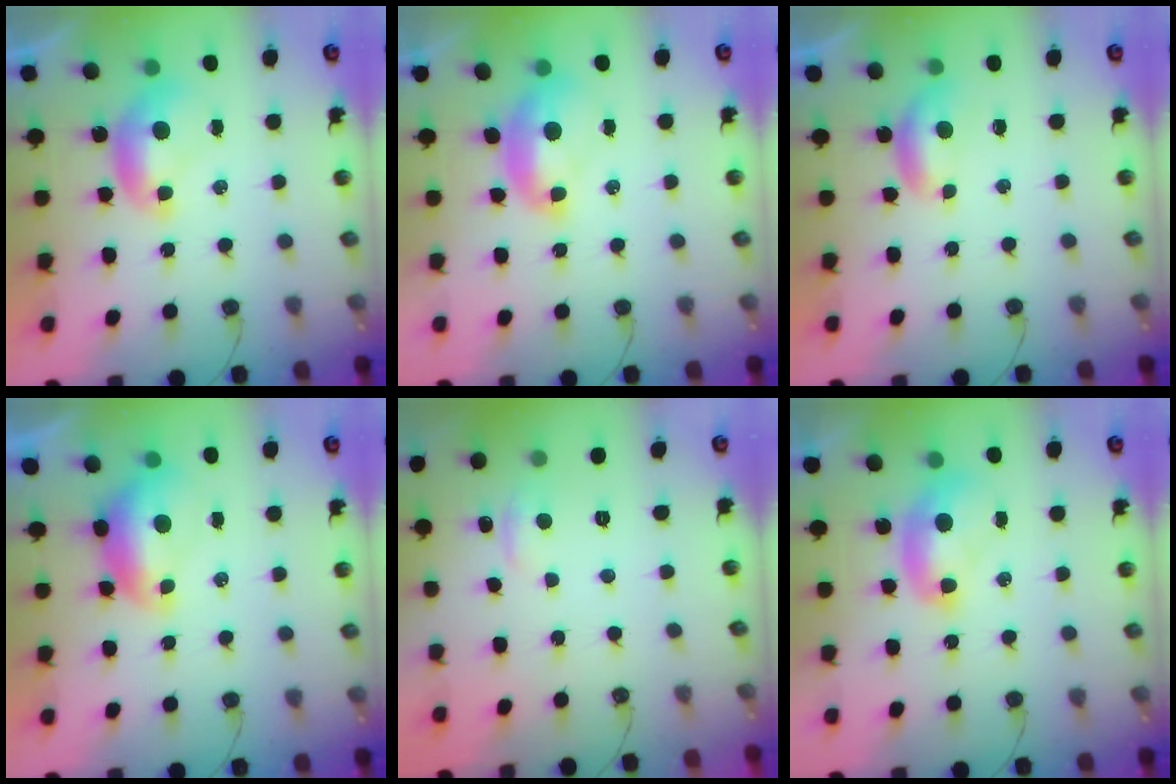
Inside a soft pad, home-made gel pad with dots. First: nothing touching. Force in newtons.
{"total": 2.3, "press": 2.2, "slide": 0.6}
{"total": 2.1, "press": 2.0, "slide": 0.4}
{"total": 1.3, "press": 1.2, "slide": 0.6}
{"total": 1.3, "press": 1.0, "slide": 0.7}
{"total": 2.1, "press": 2.1, "slide": 0.2}